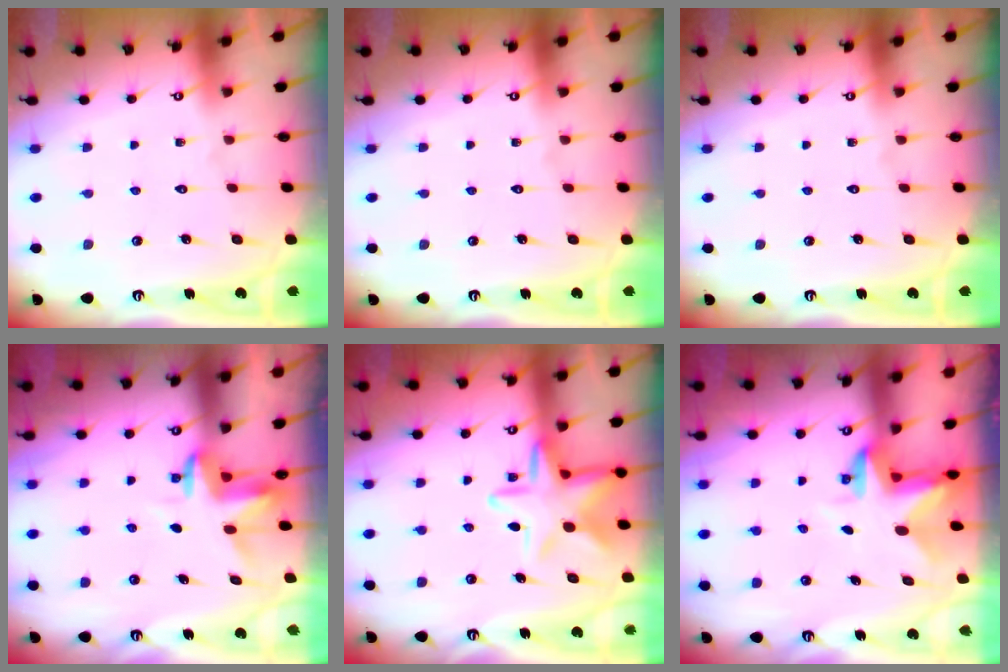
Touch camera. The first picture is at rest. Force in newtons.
{"total": 0.0}
{"total": 0.0}
{"total": 3.5, "press": 3.5, "slide": 0.2}
{"total": 12.6, "press": 12.5, "slide": 1.0}
{"total": 3.2, "press": 3.1, "slide": 0.5}